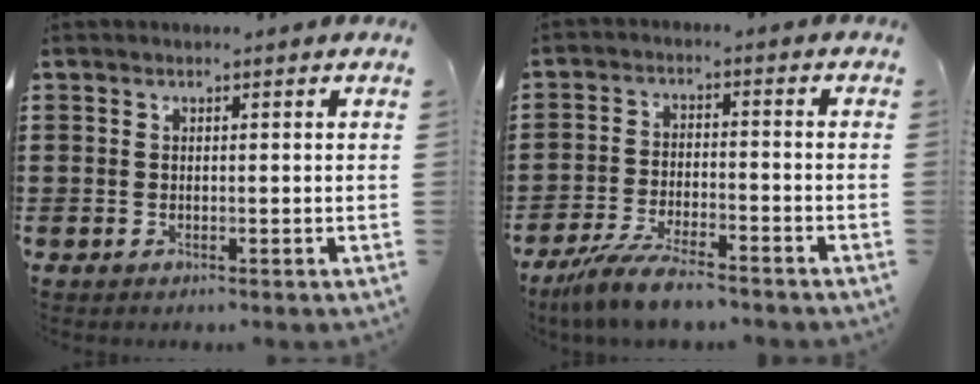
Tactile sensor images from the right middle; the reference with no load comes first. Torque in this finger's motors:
{"motor_torque": [2.14, 0.00, 0.56, 0.17]}